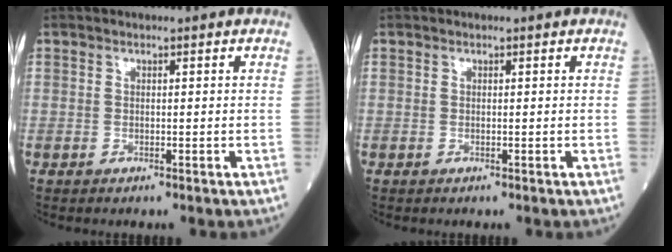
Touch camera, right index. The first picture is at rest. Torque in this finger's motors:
{"motor_torque": [0.02, -0.10, 0.04, 0.01]}